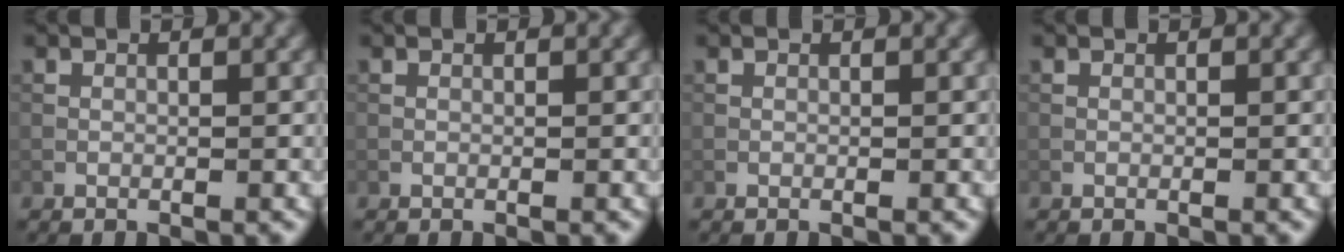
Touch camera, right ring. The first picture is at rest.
{"total": 0.0}
{"total": 0.0}
{"total": 0.0}